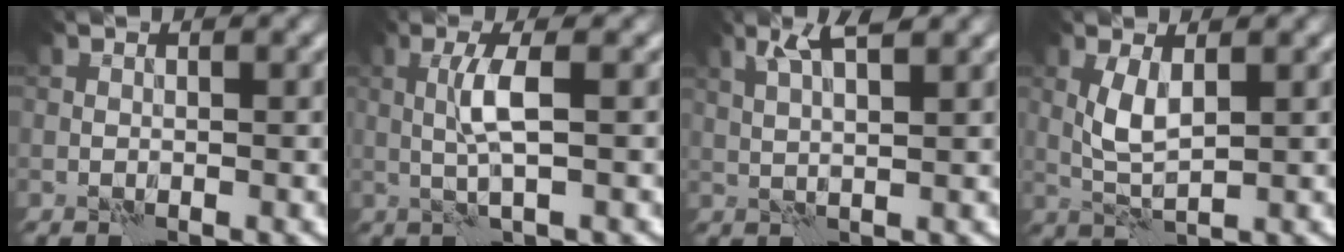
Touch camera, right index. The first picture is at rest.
{"total": 2.9, "force": [0.3, 0.3, 2.9], "torque": [-0.062, 0.007, 0.005]}
{"total": 3.2, "force": [1.9, 0.4, 2.6], "torque": [-0.046, 0.005, 0.037]}
{"total": 3.0, "force": [0.7, 1.1, 2.7], "torque": [-0.063, 0.004, 0.017]}